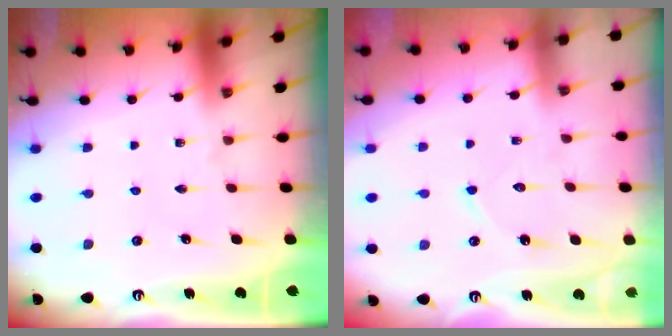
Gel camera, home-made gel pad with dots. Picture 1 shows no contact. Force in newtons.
{"total": 6.0, "press": 6.0, "slide": 0.5}